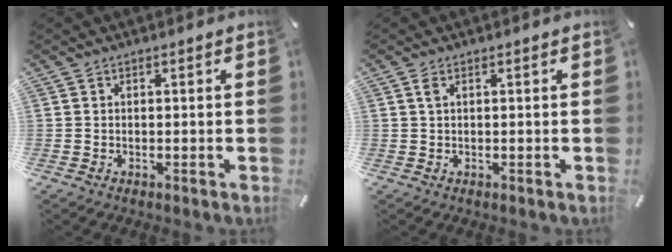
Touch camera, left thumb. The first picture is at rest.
{"total": 1.2, "force": [0.4, 0.3, 1.1], "torque": [-0.023, 0.002, 0.006]}